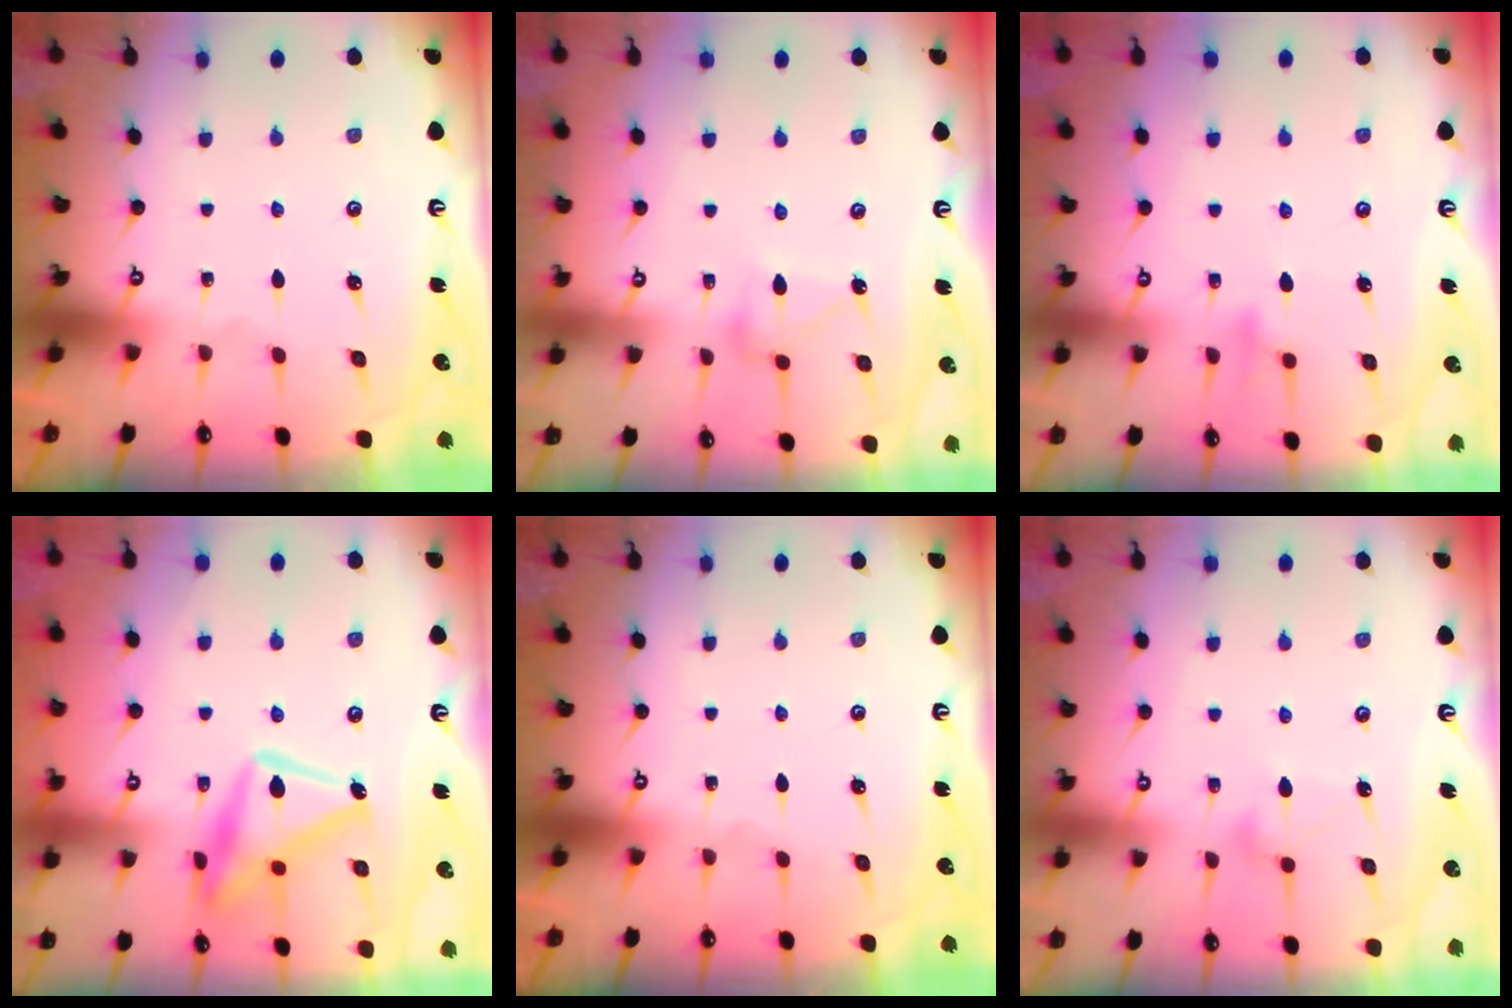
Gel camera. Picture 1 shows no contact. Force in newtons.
{"total": 9.6, "press": 9.6, "slide": 0.4}
{"total": 8.9, "press": 8.9, "slide": 0.8}
{"total": 17.2, "press": 17.2, "slide": 1.1}
{"total": 0.0}
{"total": 9.8, "press": 9.8, "slide": 0.5}